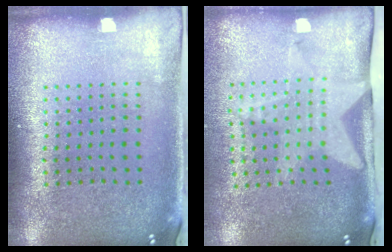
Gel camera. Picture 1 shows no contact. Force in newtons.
{"total": 2.0, "press": 1.5, "slide": 1.4}